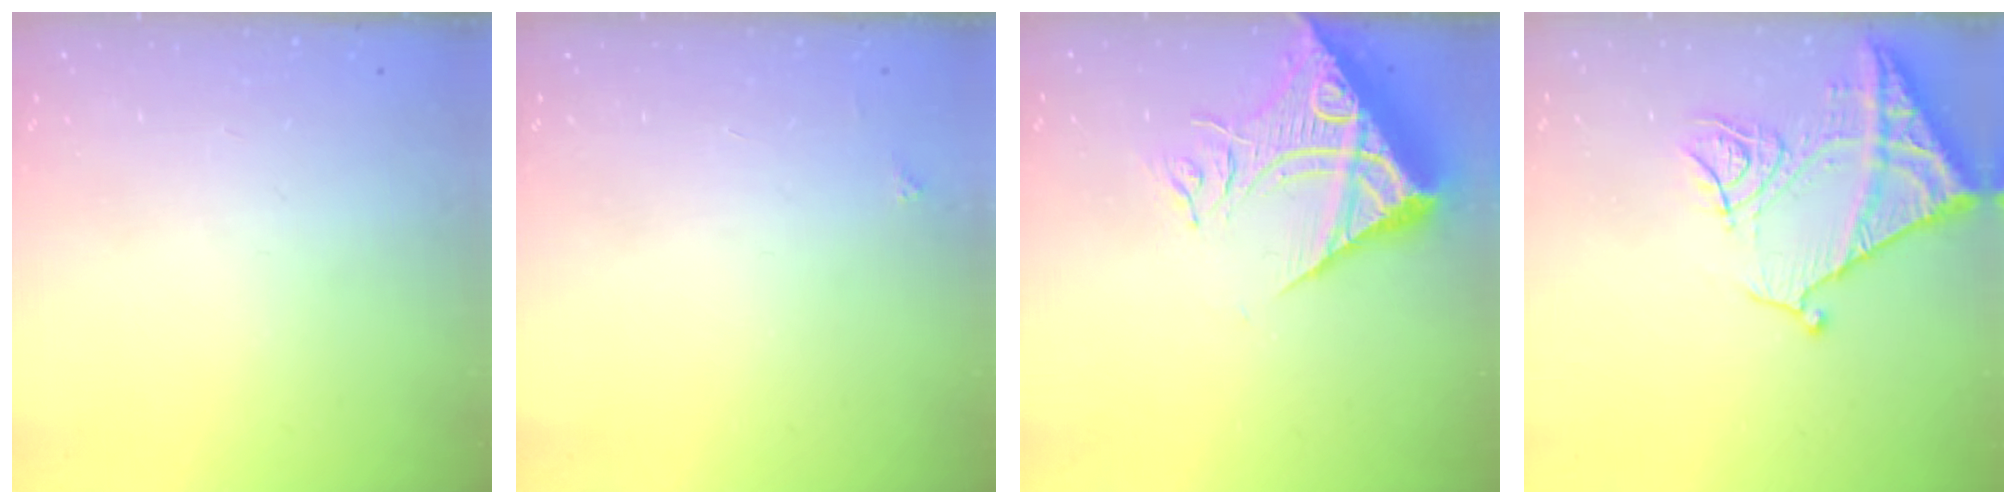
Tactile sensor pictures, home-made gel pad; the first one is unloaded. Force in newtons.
{"total": 2.0, "press": 2.0, "slide": 0.3}
{"total": 14.2, "press": 14.1, "slide": 1.9}
{"total": 15.7, "press": 15.6, "slide": 1.7}